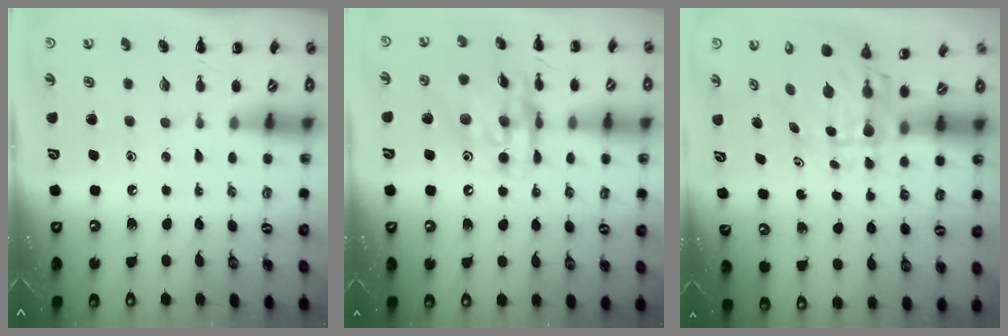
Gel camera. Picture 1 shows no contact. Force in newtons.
{"total": 14.9, "press": 14.4, "slide": 3.9}
{"total": 6.7, "press": 6.2, "slide": 2.5}